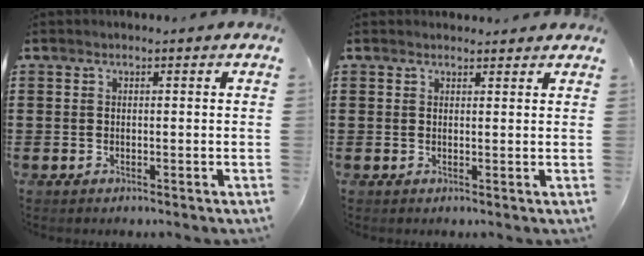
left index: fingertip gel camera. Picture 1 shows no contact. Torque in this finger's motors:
{"motor_torque": [0.95, -0.90, 0.18, 0.00]}